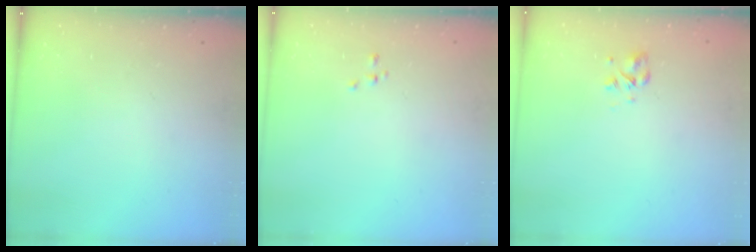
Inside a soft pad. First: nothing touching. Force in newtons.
{"total": 0.5, "press": 0.5, "slide": 0.0}
{"total": 2.6, "press": 2.4, "slide": 1.0}